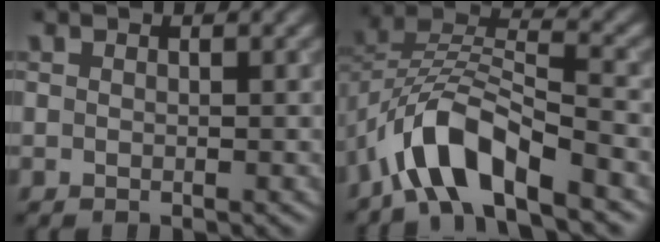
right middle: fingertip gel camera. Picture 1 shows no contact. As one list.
[{"total": 7.6, "force": [-5.0, 2.7, 5.0], "torque": [-0.086, 0.007, -0.098]}]